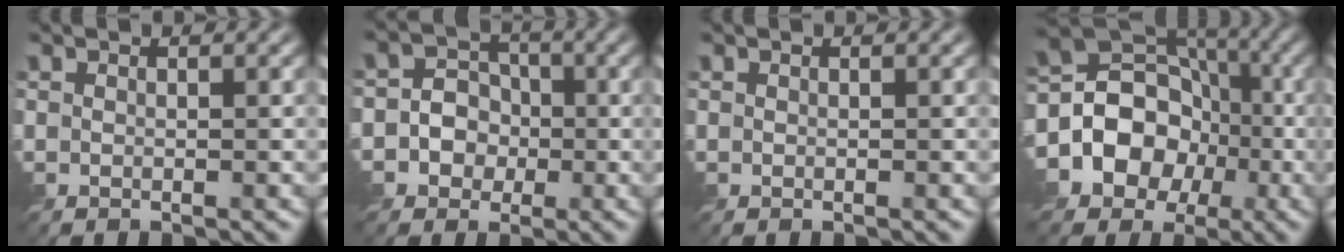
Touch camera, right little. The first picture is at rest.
{"total": 4.5, "force": [-1.2, 4.2, 1.1], "torque": [-0.004, 0.020, -0.042]}
{"total": 0.0}
{"total": 13.5, "force": [-4.2, 11.6, 5.5], "torque": [-0.113, 0.003, -0.090]}